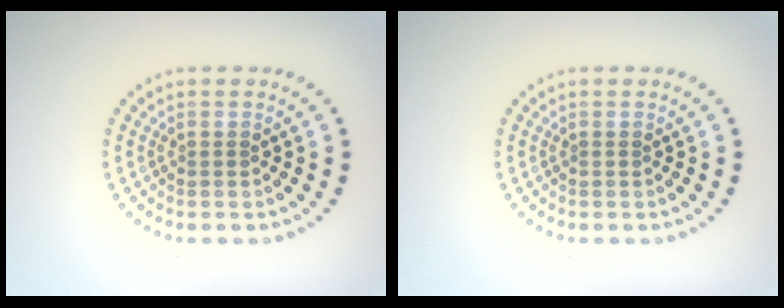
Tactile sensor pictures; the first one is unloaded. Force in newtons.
{"total": 0.0}